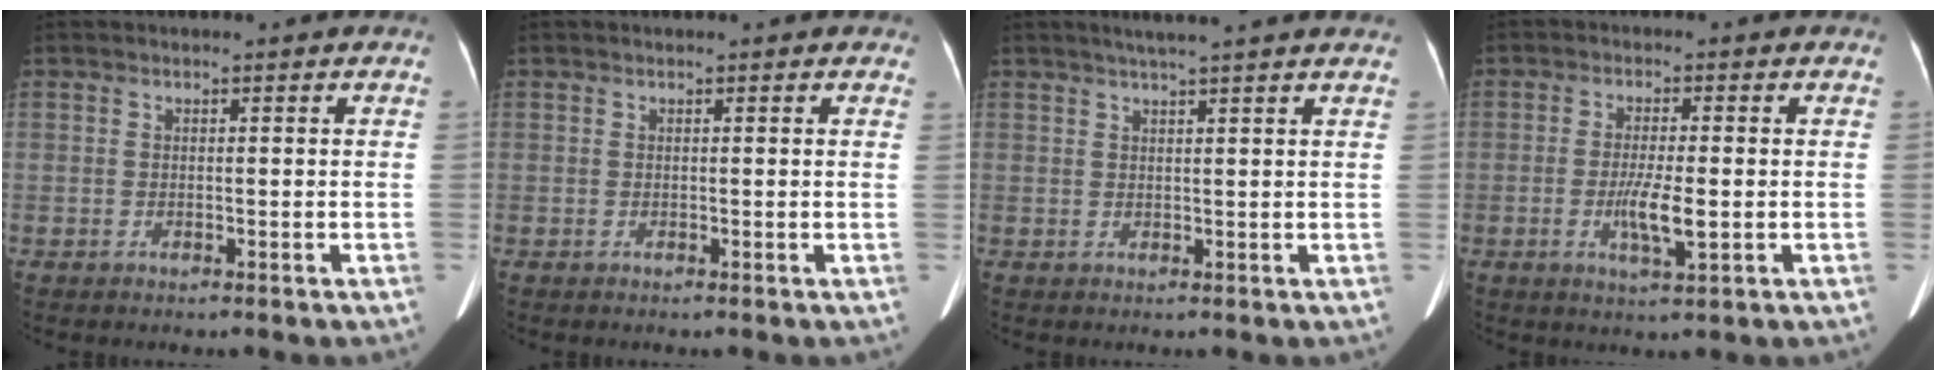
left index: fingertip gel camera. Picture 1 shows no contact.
{"total": 1.8, "force": [1.5, 0.7, 0.7], "torque": [-0.007, 0.007, 0.004]}
{"total": 7.9, "force": [6.7, -0.3, 4.2], "torque": [-0.061, 0.027, 0.078]}
{"total": 5.1, "force": [-1.0, 0.7, 5.0], "torque": [-0.098, -0.009, -0.016]}